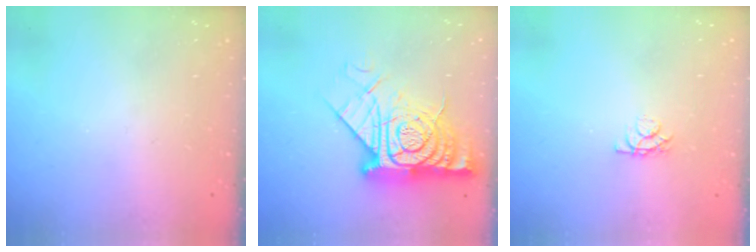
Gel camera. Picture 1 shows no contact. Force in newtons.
{"total": 20.5, "press": 20.4, "slide": 1.7}
{"total": 4.2, "press": 4.2, "slide": 0.5}